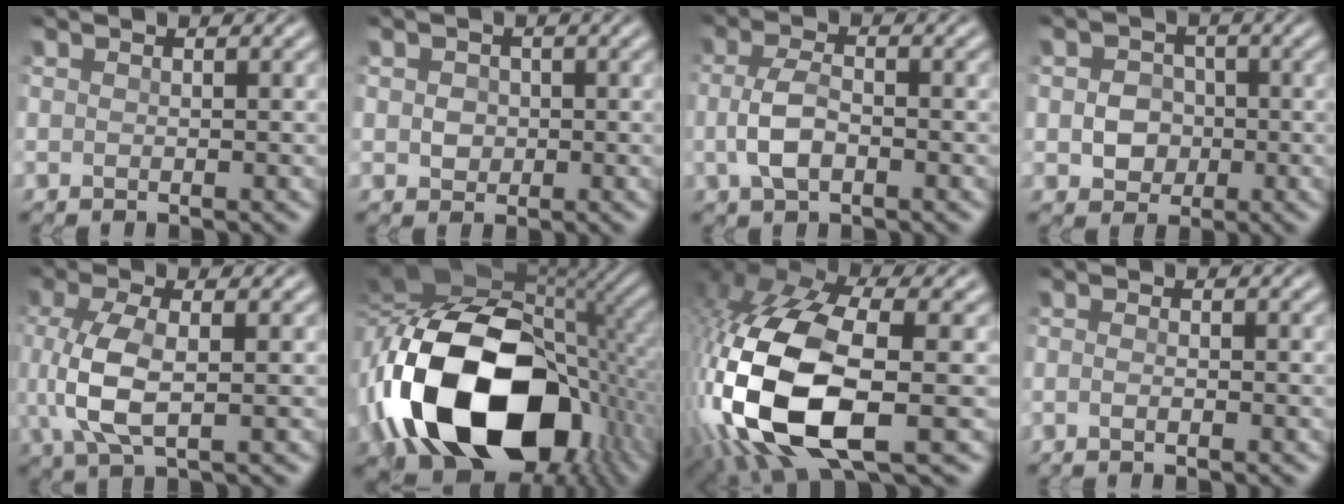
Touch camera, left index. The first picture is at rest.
{"total": 2.5, "force": [0.4, 2.0, 1.4], "torque": [-0.015, 0.019, -0.010]}
{"total": 3.2, "force": [-0.7, 1.4, 2.8], "torque": [-0.073, 0.000, -0.013]}
{"total": 3.0, "force": [-0.6, 2.5, 1.6], "torque": [-0.016, 0.002, -0.015]}
{"total": 5.2, "force": [-0.1, 1.9, 4.8], "torque": [-0.126, 0.001, 0.002]}
{"total": 19.6, "force": [-4.0, 12.0, 14.9], "torque": [-0.325, -0.024, -0.051]}
{"total": 14.5, "force": [-3.5, 6.5, 12.5], "torque": [-0.304, -0.009, -0.061]}
{"total": 0.8, "force": [-0.5, -0.2, 0.6], "torque": [-0.012, 0.003, -0.012]}